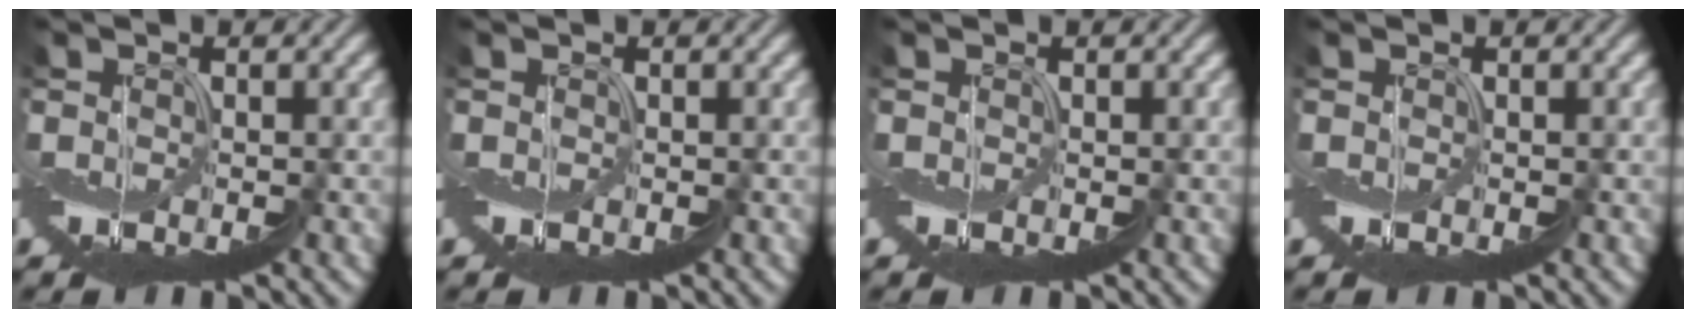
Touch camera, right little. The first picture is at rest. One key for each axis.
{"total": 0.0}
{"total": 0.0}
{"total": 0.0}